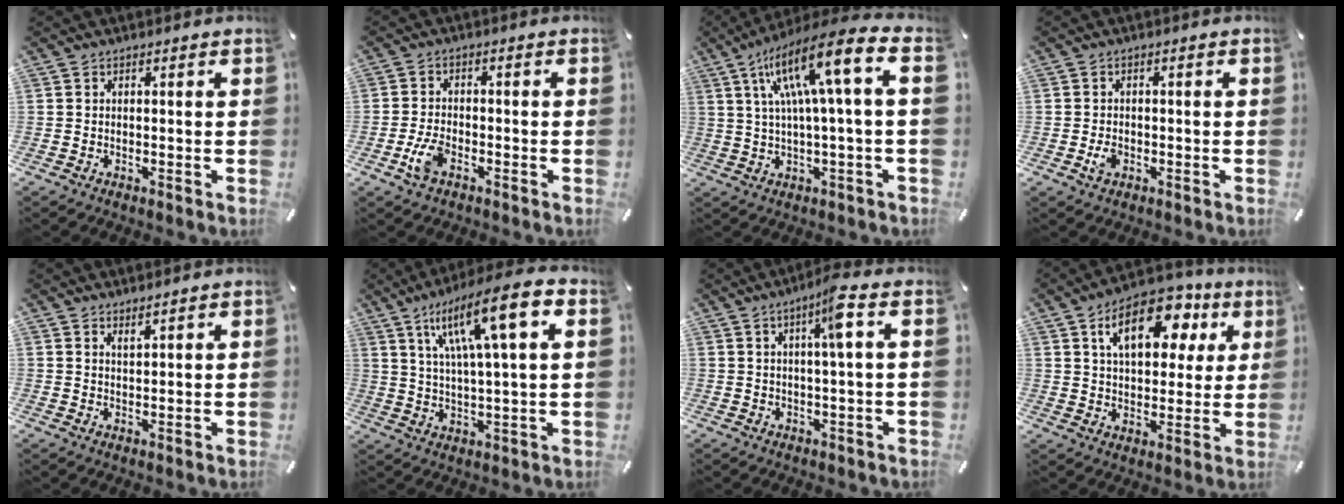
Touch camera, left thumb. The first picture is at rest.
{"total": 5.4, "force": [-2.6, 2.8, 3.9], "torque": [-0.095, 0.002, -0.051]}
{"total": 16.7, "force": [5.4, 2.8, 15.5], "torque": [-0.291, -0.014, 0.080]}
{"total": 2.5, "force": [-0.8, 1.8, 1.6], "torque": [-0.037, 0.000, -0.016]}
{"total": 1.6, "force": [1.5, 0.1, 0.6], "torque": [-0.012, -0.003, 0.027]}
{"total": 15.8, "force": [7.1, 3.4, 13.7], "torque": [-0.250, -0.016, 0.112]}
{"total": 7.0, "force": [2.0, 0.3, 6.7], "torque": [-0.117, -0.005, 0.027]}
{"total": 15.7, "force": [6.7, 9.3, 10.8], "torque": [-0.156, -0.011, 0.110]}